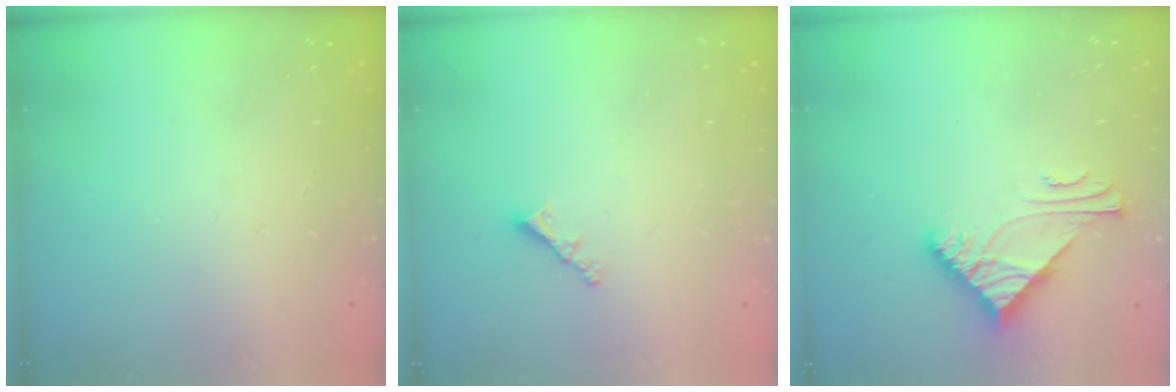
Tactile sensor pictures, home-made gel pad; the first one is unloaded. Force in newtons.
{"total": 2.3, "press": 2.3, "slide": 0.1}
{"total": 5.8, "press": 5.7, "slide": 0.6}